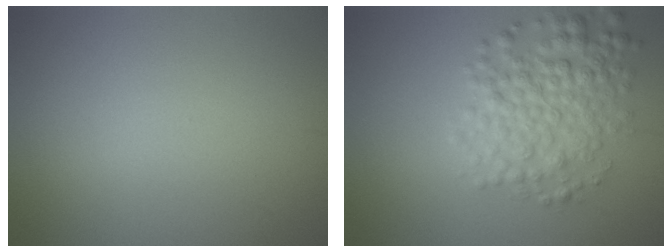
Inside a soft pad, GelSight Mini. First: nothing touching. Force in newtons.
{"total": 4.8, "press": 4.8, "slide": 0.0}